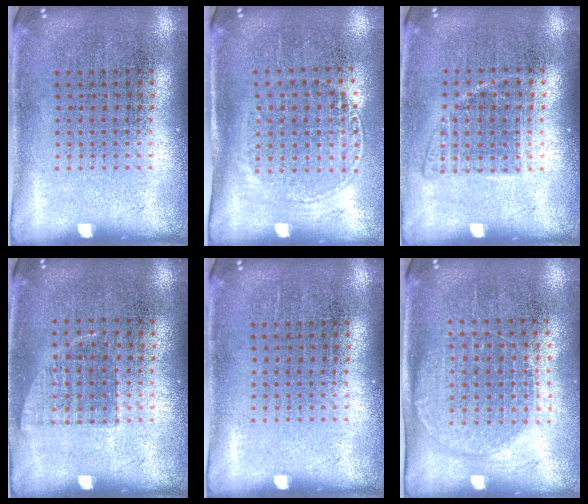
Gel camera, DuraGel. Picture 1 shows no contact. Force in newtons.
{"total": 1.5, "press": 1.2, "slide": 0.8}
{"total": 1.0, "press": 0.9, "slide": 0.4}
{"total": 0.8, "press": 0.7, "slide": 0.3}
{"total": 0.0}
{"total": 1.3, "press": 1.2, "slide": 0.5}